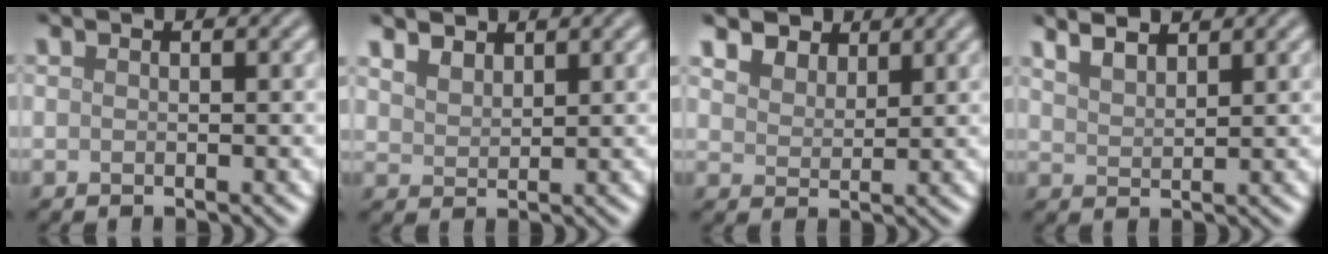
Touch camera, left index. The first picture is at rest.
{"total": 2.5, "force": [2.1, 1.1, 0.7], "torque": [-0.023, -0.001, 0.046]}
{"total": 4.1, "force": [3.3, 2.0, 1.1], "torque": [-0.044, 0.000, 0.059]}
{"total": 3.9, "force": [3.3, 1.2, 1.6], "torque": [-0.023, 0.022, 0.035]}